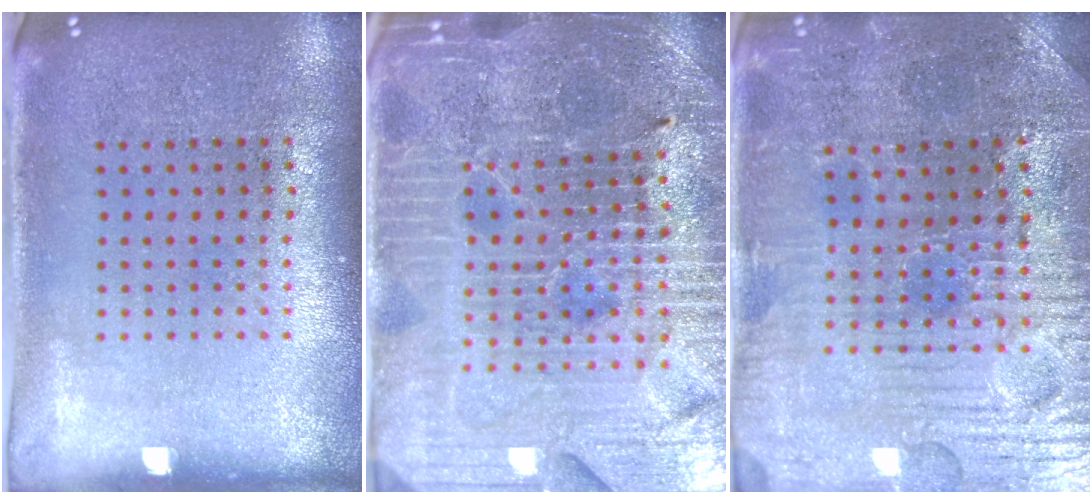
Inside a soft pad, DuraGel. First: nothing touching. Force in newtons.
{"total": 5.3, "press": 4.9, "slide": 1.8}
{"total": 3.7, "press": 3.7, "slide": 0.5}